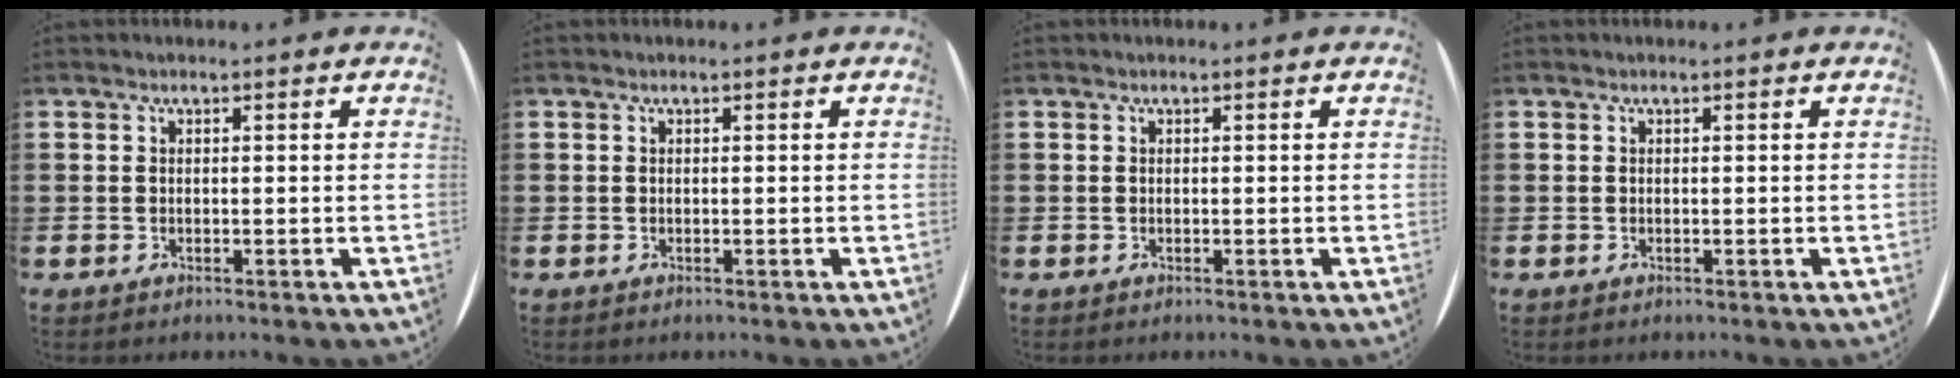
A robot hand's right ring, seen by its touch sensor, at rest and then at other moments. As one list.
[{"total": 0.0}, {"total": 0.0}, {"total": 0.0}]